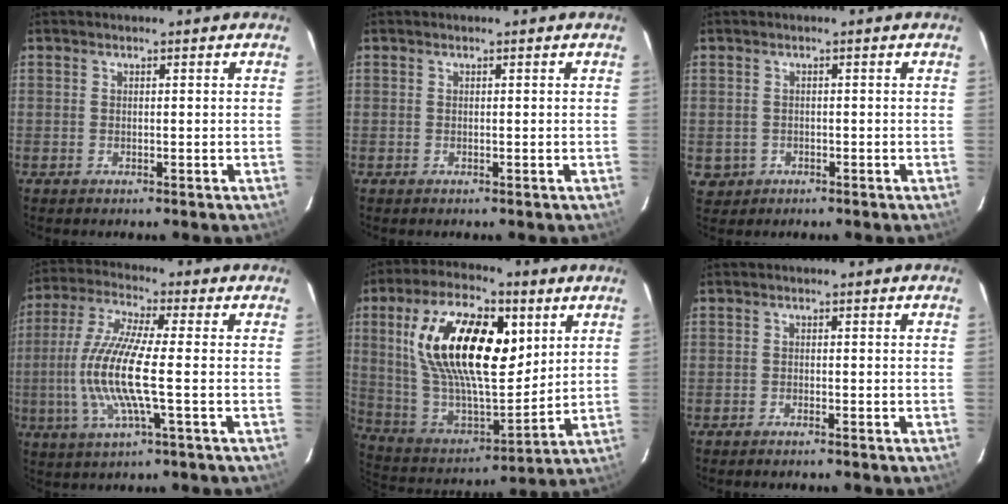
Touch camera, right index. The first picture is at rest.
{"total": 0.0}
{"total": 3.1, "force": [-0.7, 2.9, 0.5], "torque": [-0.017, 0.000, -0.003]}
{"total": 12.9, "force": [-1.9, 1.0, 12.7], "torque": [-0.260, -0.003, -0.038]}
{"total": 24.8, "force": [7.7, 11.6, 20.5], "torque": [-0.396, 0.014, 0.145]}
{"total": 1.2, "force": [-1.1, 0.2, 0.4], "torque": [-0.015, 0.001, -0.024]}